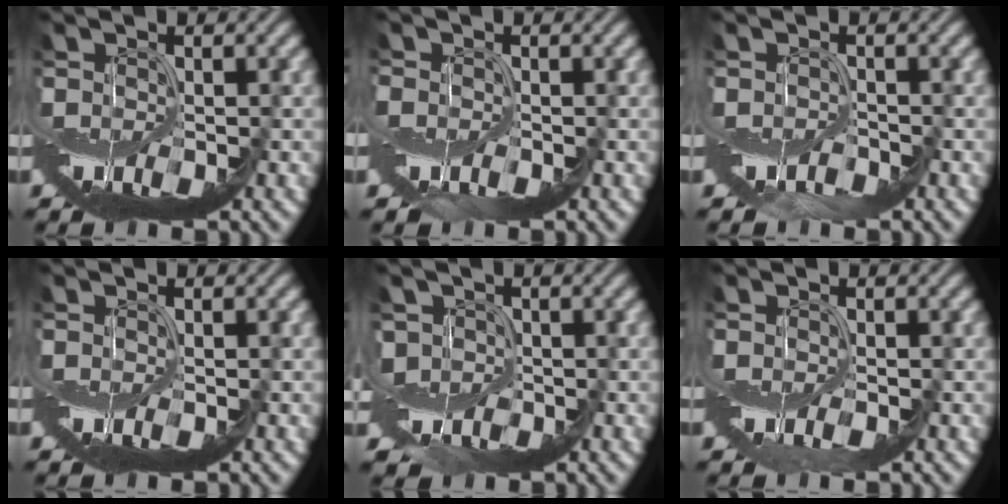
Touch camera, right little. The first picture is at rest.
{"total": 0.9, "force": [-0.6, 0.3, -0.6], "torque": [0.022, 0.009, -0.006]}
{"total": 0.9, "force": [-0.7, -0.1, -0.6], "torque": [0.010, -0.003, -0.012]}
{"total": 0.0}
{"total": 2.8, "force": [0.1, 2.0, 1.9], "torque": [-0.019, 0.009, 0.007]}
{"total": 0.7, "force": [0.2, -0.4, -0.4], "torque": [0.005, 0.001, 0.003]}